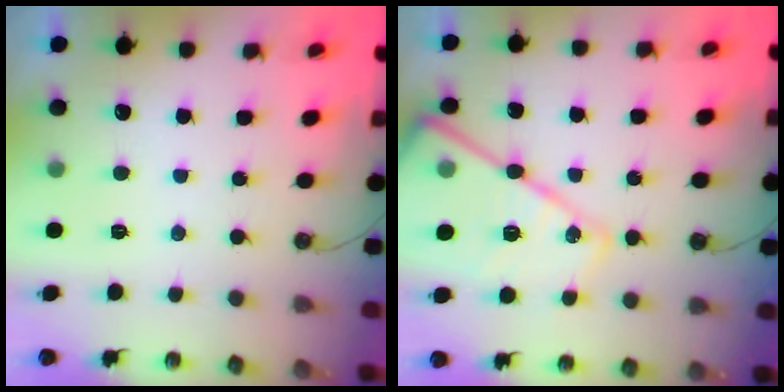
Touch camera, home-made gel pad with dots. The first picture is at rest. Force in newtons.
{"total": 19.8, "press": 19.7, "slide": 1.7}